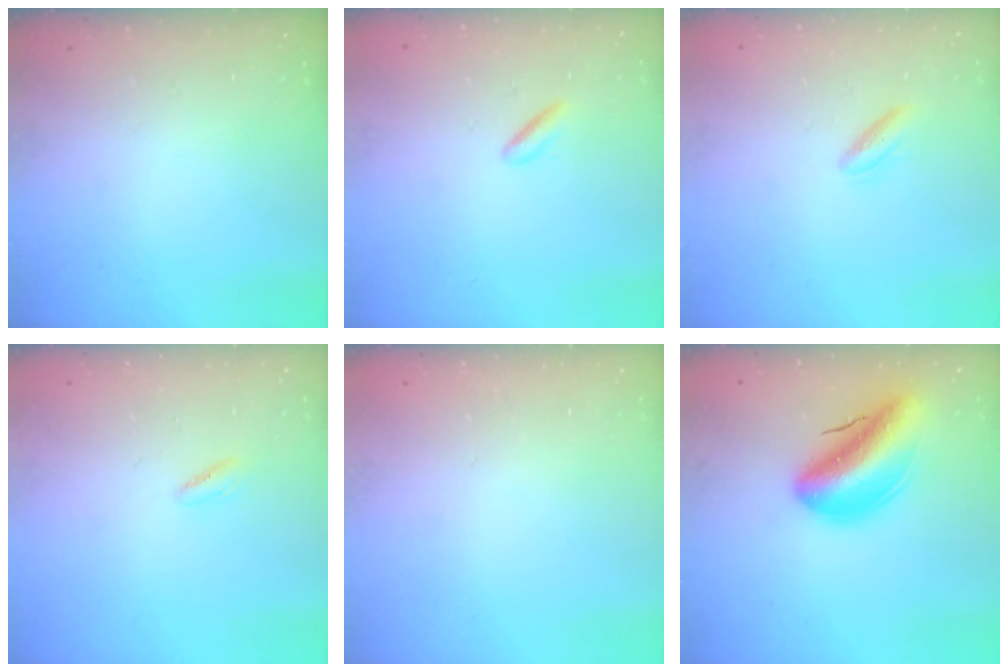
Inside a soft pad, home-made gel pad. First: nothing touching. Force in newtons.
{"total": 1.8, "press": 1.6, "slide": 0.8}
{"total": 2.8, "press": 2.6, "slide": 0.9}
{"total": 2.3, "press": 2.2, "slide": 0.7}
{"total": 2.2, "press": 2.2, "slide": 0.1}
{"total": 13.9, "press": 13.2, "slide": 4.3}